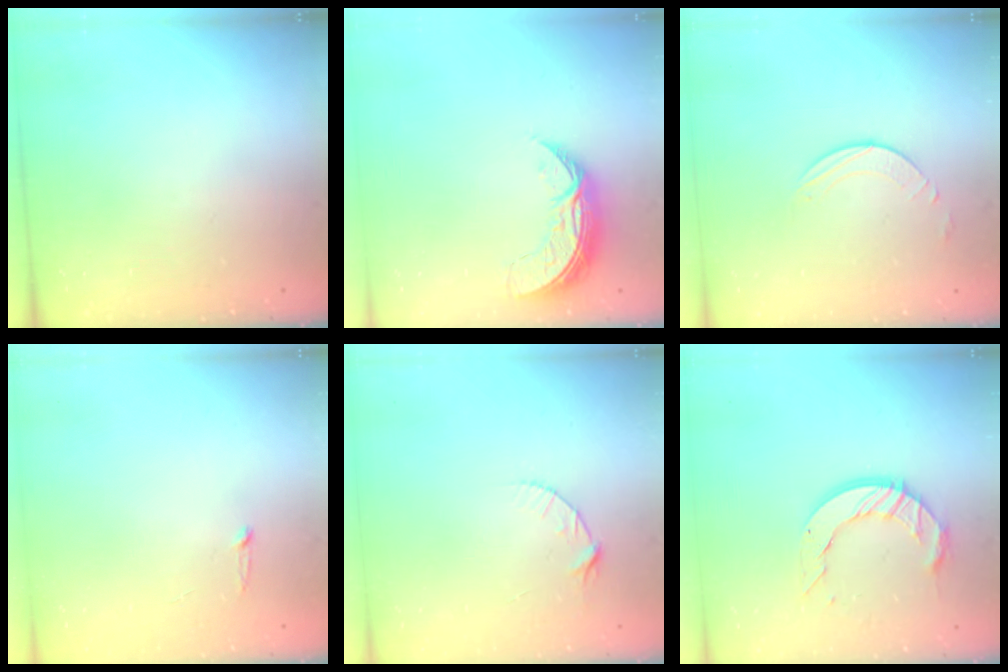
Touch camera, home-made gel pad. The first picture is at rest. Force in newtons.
{"total": 7.8, "press": 7.8, "slide": 0.7}
{"total": 3.2, "press": 3.2, "slide": 0.3}
{"total": 2.5, "press": 2.5, "slide": 0.2}
{"total": 5.5, "press": 5.4, "slide": 0.6}
{"total": 11.2, "press": 11.1, "slide": 0.9}